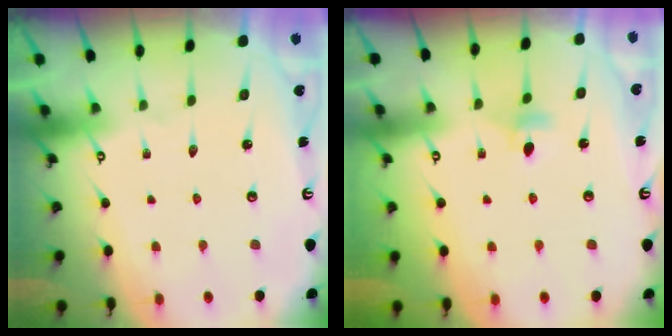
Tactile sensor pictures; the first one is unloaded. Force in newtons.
{"total": 3.6, "press": 3.4, "slide": 1.0}